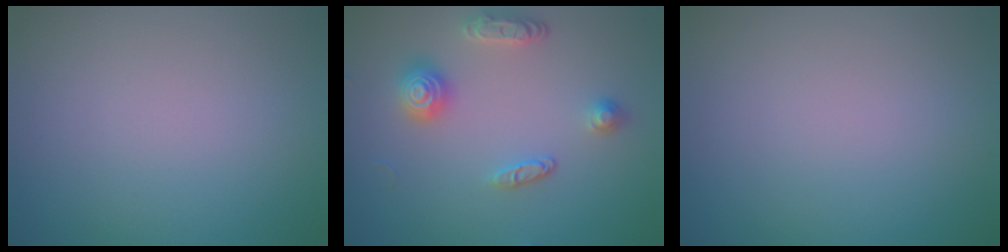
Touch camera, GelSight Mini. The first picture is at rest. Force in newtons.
{"total": 3.1, "press": 2.9, "slide": 1.2}
{"total": 0.0}